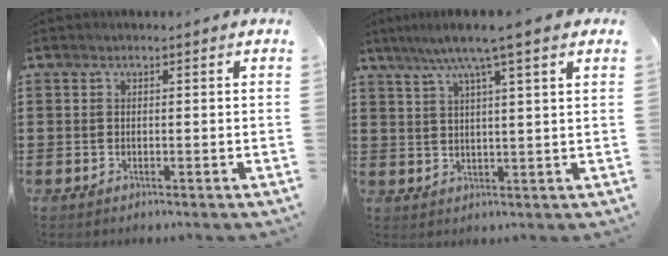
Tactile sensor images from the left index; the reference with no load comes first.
{"total": 6.7, "force": [4.6, -0.3, 4.9], "torque": [-0.107, -0.003, 0.077]}